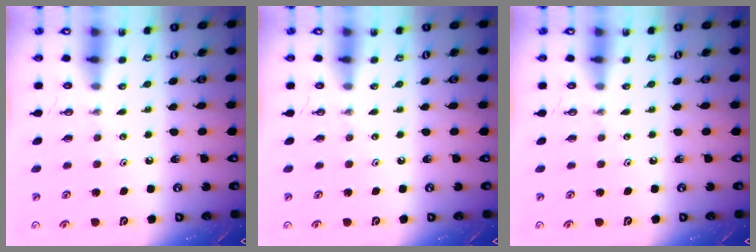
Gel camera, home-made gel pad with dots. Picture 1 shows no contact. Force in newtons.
{"total": 0.0}
{"total": 0.0}